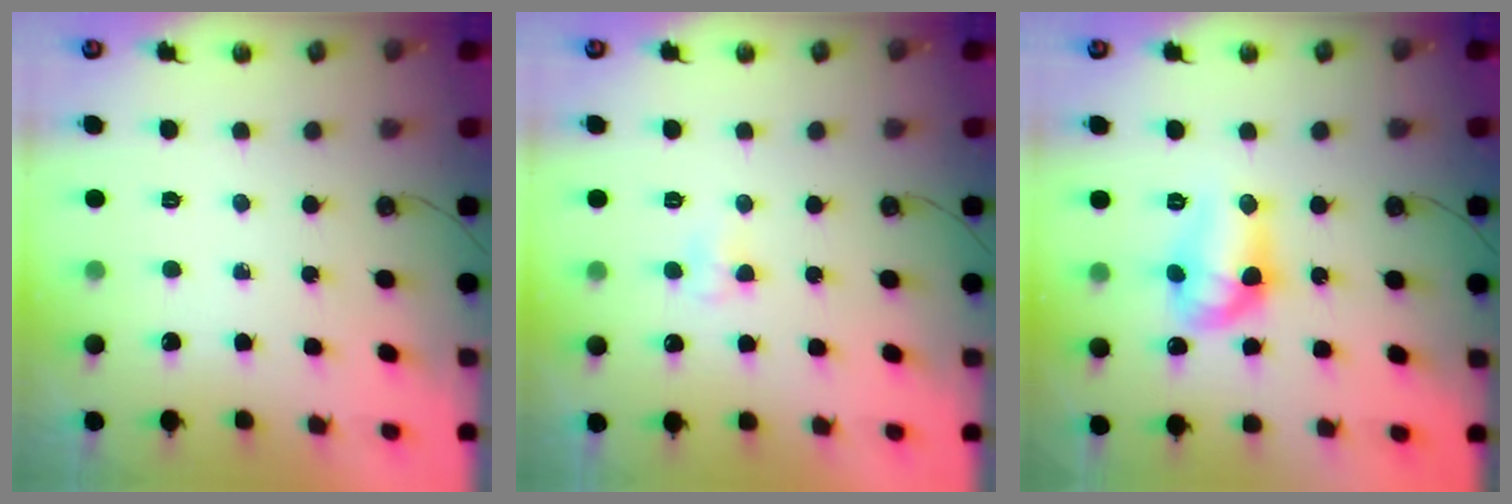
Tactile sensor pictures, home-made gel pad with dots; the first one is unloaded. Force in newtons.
{"total": 3.4, "press": 3.3, "slide": 0.6}
{"total": 11.7, "press": 11.7, "slide": 0.8}